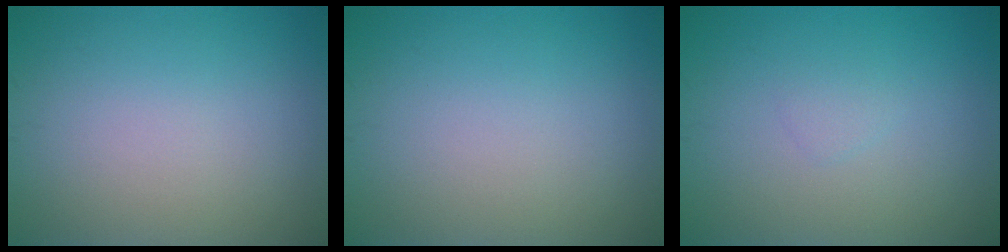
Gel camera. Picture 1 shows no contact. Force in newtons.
{"total": 0.0}
{"total": 0.7, "press": 0.7, "slide": 0.1}